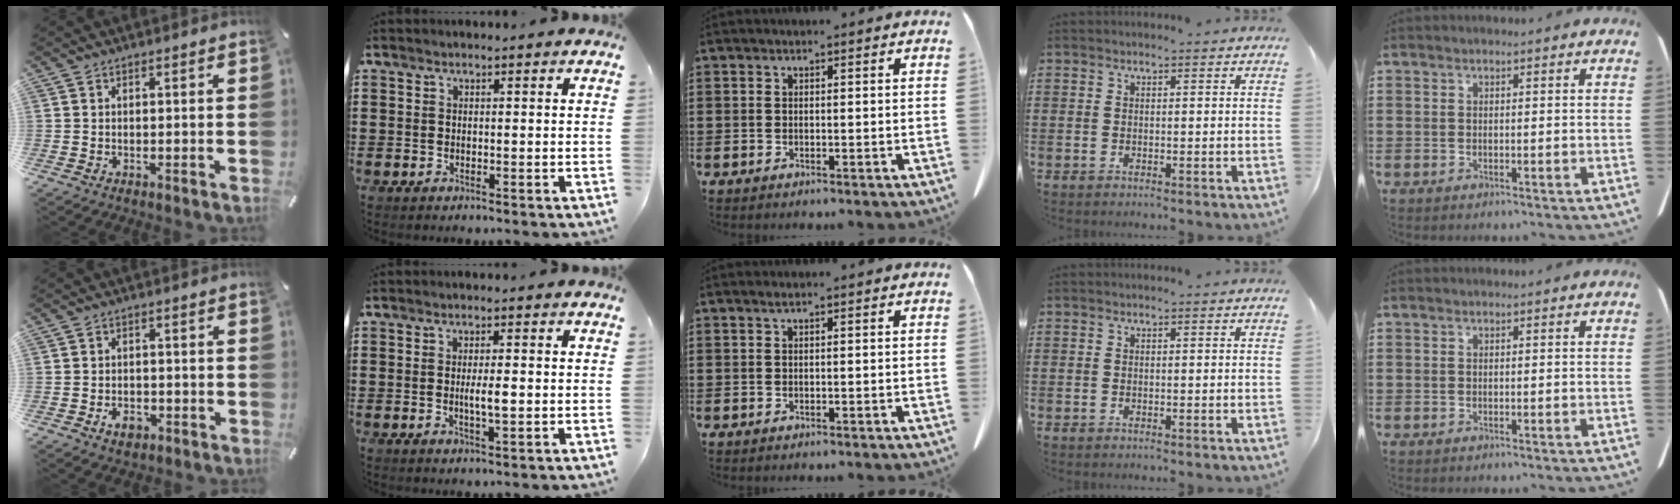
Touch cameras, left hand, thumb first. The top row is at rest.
{"thumb": {"total": 4.0, "force": [-1.9, 2.8, 2.2], "torque": [-0.044, 0.006, -0.036]}, "index": {"total": 3.4, "force": [-0.2, 0.6, 3.4], "torque": [-0.067, -0.006, -0.006]}, "middle": {"total": 0.6, "force": [0.3, 0.0, 0.6], "torque": [-0.010, -0.001, 0.005]}}